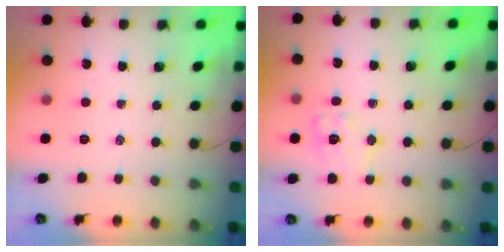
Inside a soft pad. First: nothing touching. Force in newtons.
{"total": 9.7, "press": 9.7, "slide": 0.6}